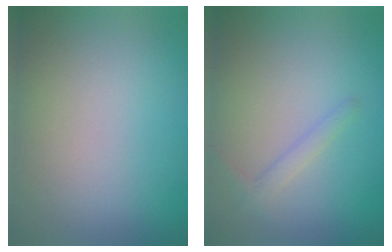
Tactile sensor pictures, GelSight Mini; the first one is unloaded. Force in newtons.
{"total": 1.3, "press": 1.3, "slide": 0.1}